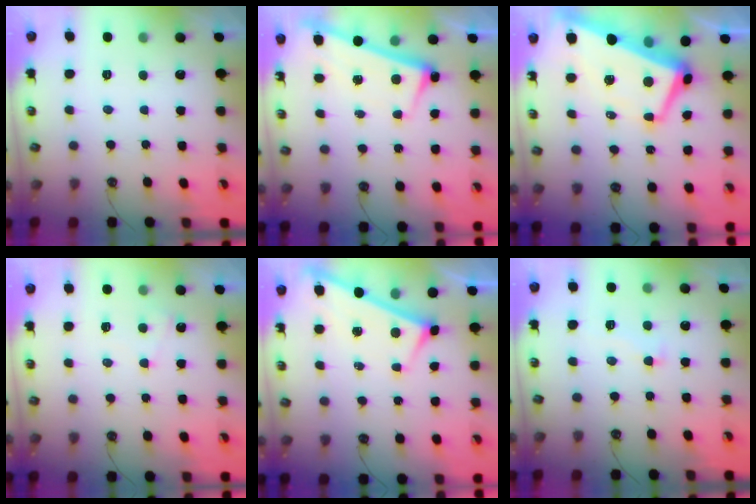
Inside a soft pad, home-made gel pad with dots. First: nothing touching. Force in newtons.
{"total": 2.7, "press": 2.6, "slide": 0.4}
{"total": 4.6, "press": 4.3, "slide": 1.5}
{"total": 5.4, "press": 5.4, "slide": 0.3}
{"total": 2.9, "press": 2.9, "slide": 0.3}
{"total": 1.8, "press": 1.4, "slide": 1.1}